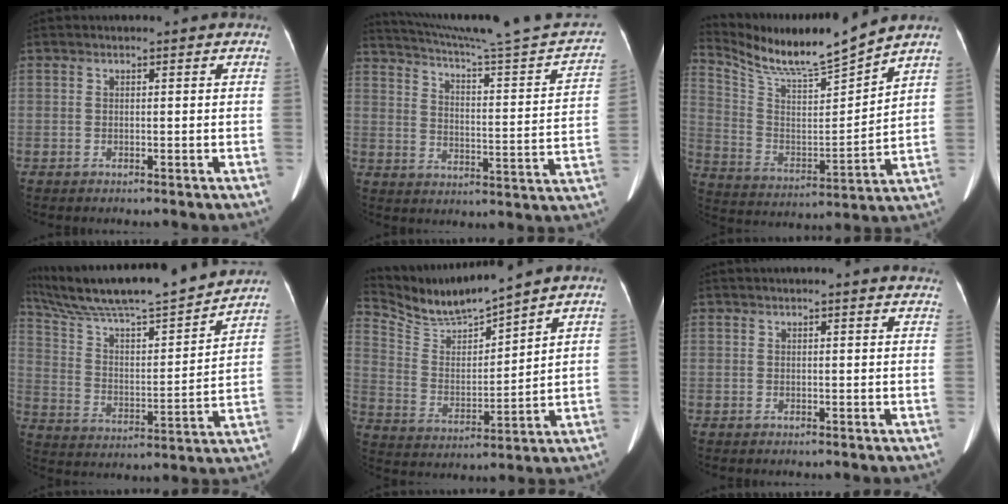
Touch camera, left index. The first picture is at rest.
{"total": 25.0, "force": [22.8, -0.3, 10.2], "torque": [-0.156, -0.055, 0.296]}
{"total": 13.7, "force": [12.6, -1.4, 5.0], "torque": [-0.114, -0.011, 0.236]}
{"total": 23.7, "force": [20.7, 1.9, 11.3], "torque": [-0.201, 0.009, 0.325]}
{"total": 10.5, "force": [10.1, -0.8, 2.8], "torque": [-0.074, 0.002, 0.209]}
{"total": 5.9, "force": [5.4, 0.5, 2.2], "torque": [-0.022, 0.015, 0.048]}